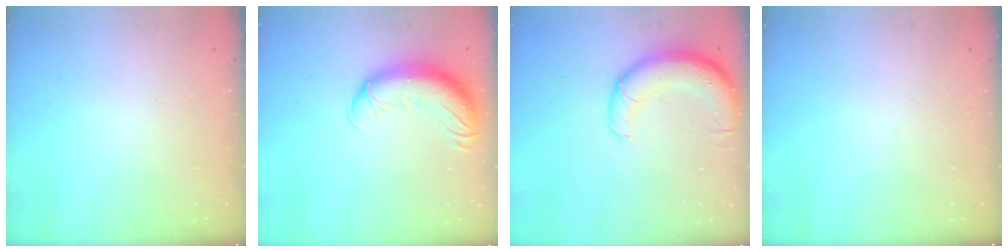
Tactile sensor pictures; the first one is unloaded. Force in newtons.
{"total": 14.5, "press": 14.2, "slide": 3.1}
{"total": 12.4, "press": 12.0, "slide": 3.1}
{"total": 0.0}